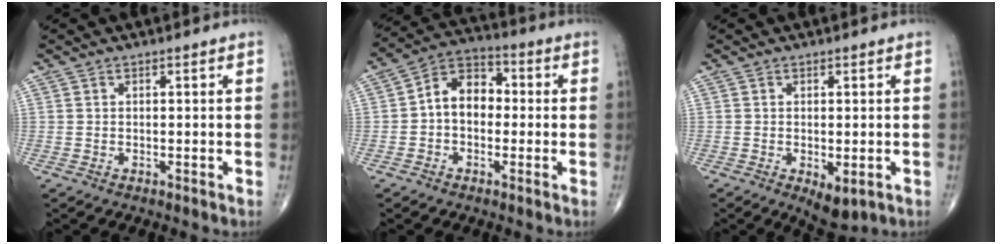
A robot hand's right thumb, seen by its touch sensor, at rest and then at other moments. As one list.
[{"total": 9.0, "force": [-0.3, 6.5, 6.3], "torque": [-0.077, 0.032, -0.019]}, {"total": 4.8, "force": [-1.5, 2.2, 4.0], "torque": [-0.057, -0.008, -0.011]}]